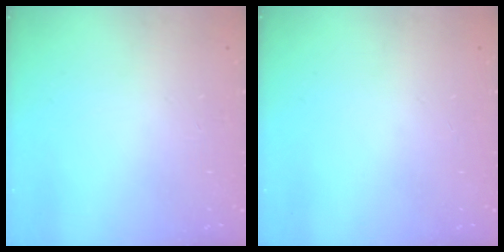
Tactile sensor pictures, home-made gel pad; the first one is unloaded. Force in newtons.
{"total": 0.0}